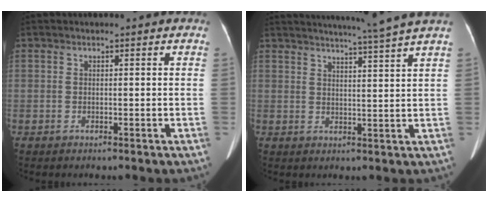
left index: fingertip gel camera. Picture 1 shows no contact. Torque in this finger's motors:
{"motor_torque": [0.44, -1.14, 0.02, 0.05]}